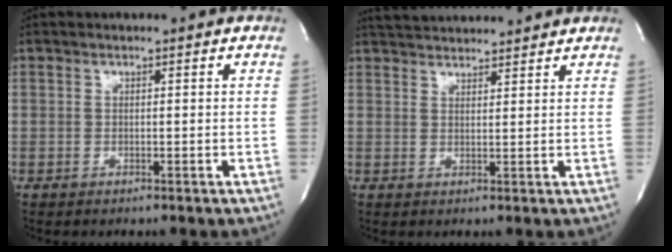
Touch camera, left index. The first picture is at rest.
{"total": 9.1, "force": [8.7, 1.4, 2.4], "torque": [-0.043, 0.031, 0.127]}